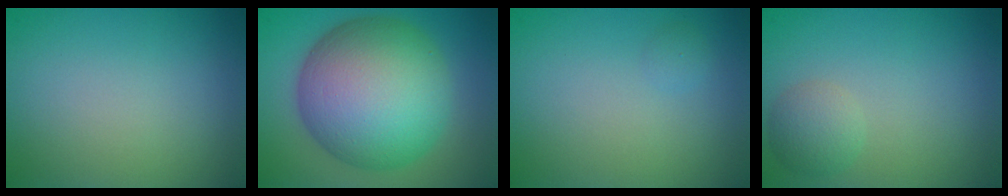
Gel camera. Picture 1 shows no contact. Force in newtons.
{"total": 15.0, "press": 15.0, "slide": 0.3}
{"total": 0.6, "press": 0.6, "slide": 0.0}
{"total": 2.1, "press": 2.1, "slide": 0.1}